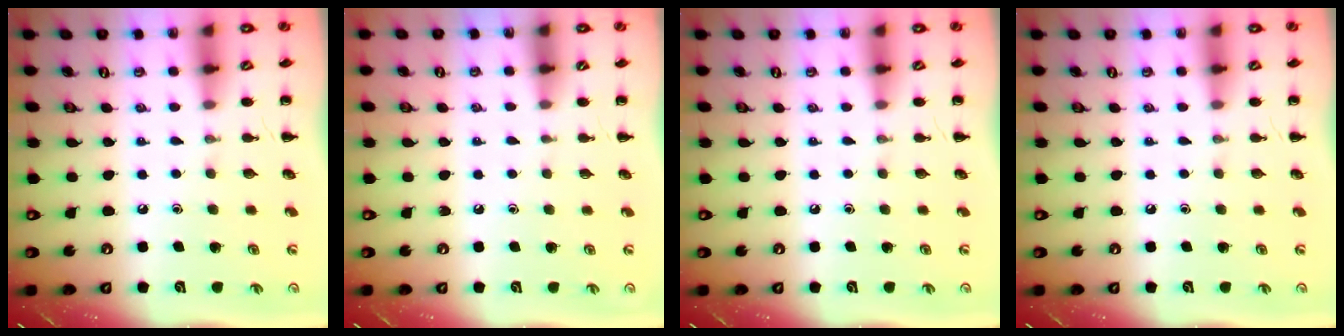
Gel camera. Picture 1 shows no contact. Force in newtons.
{"total": 0.6, "press": 0.6, "slide": 0.2}
{"total": 0.0}
{"total": 0.0}